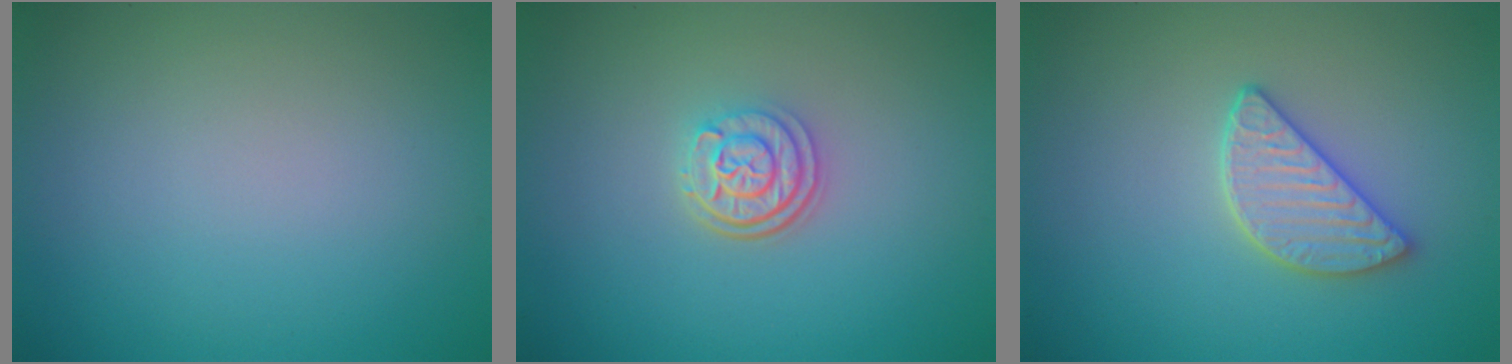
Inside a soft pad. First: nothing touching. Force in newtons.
{"total": 3.0, "press": 2.4, "slide": 1.7}
{"total": 2.9, "press": 2.8, "slide": 0.9}